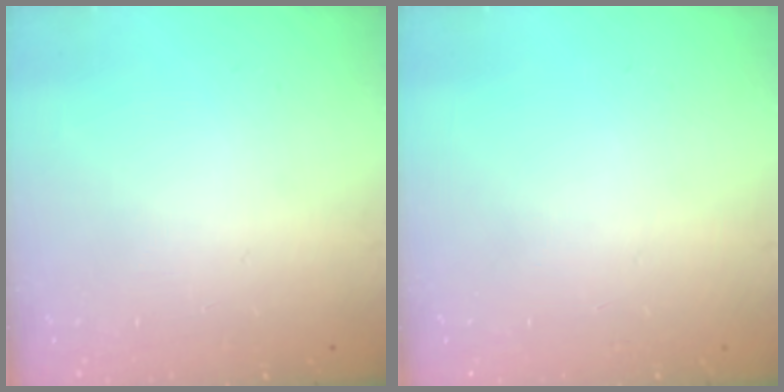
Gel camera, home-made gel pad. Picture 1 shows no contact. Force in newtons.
{"total": 0.0}